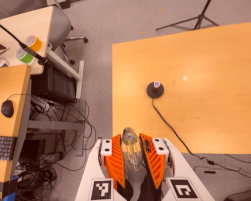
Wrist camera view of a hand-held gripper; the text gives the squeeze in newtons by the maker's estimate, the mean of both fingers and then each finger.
{"total": 20.4, "left": 21.8, "right": 19.0}